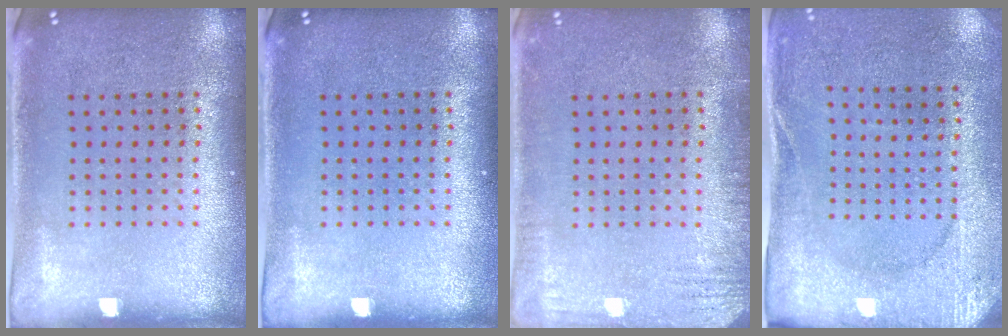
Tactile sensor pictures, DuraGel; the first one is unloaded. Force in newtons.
{"total": 0.0}
{"total": 2.3, "press": 2.2, "slide": 0.4}
{"total": 2.6, "press": 2.4, "slide": 0.9}